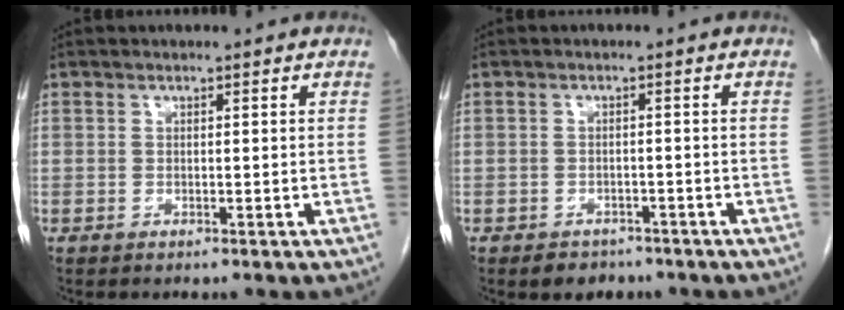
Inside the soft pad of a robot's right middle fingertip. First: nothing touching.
{"total": 3.2, "force": [-2.3, 2.0, 0.7], "torque": [-0.014, 0.005, -0.028]}